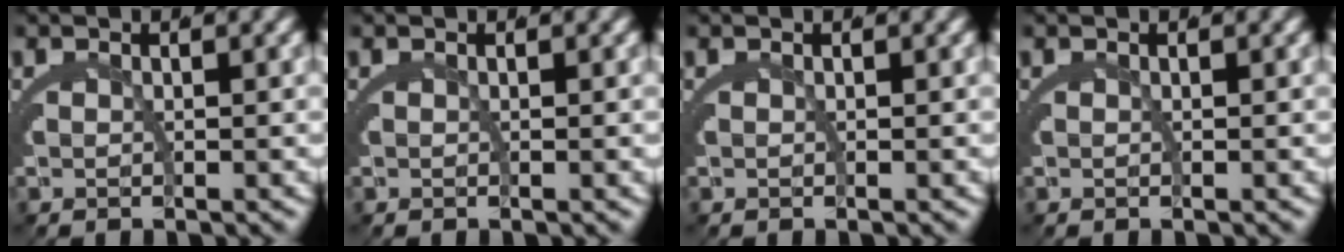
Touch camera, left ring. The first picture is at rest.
{"total": 0.0}
{"total": 0.0}
{"total": 0.0}